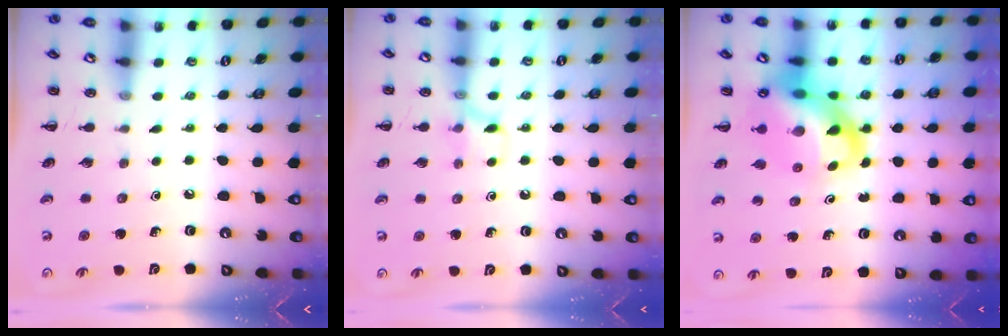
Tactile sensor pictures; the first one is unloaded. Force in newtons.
{"total": 7.6, "press": 7.5, "slide": 1.1}
{"total": 14.9, "press": 14.3, "slide": 4.1}